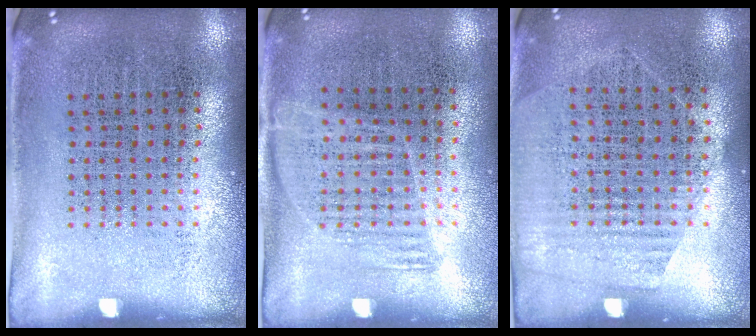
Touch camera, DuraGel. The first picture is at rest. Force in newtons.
{"total": 1.1, "press": 0.9, "slide": 0.6}
{"total": 1.3, "press": 1.1, "slide": 0.7}